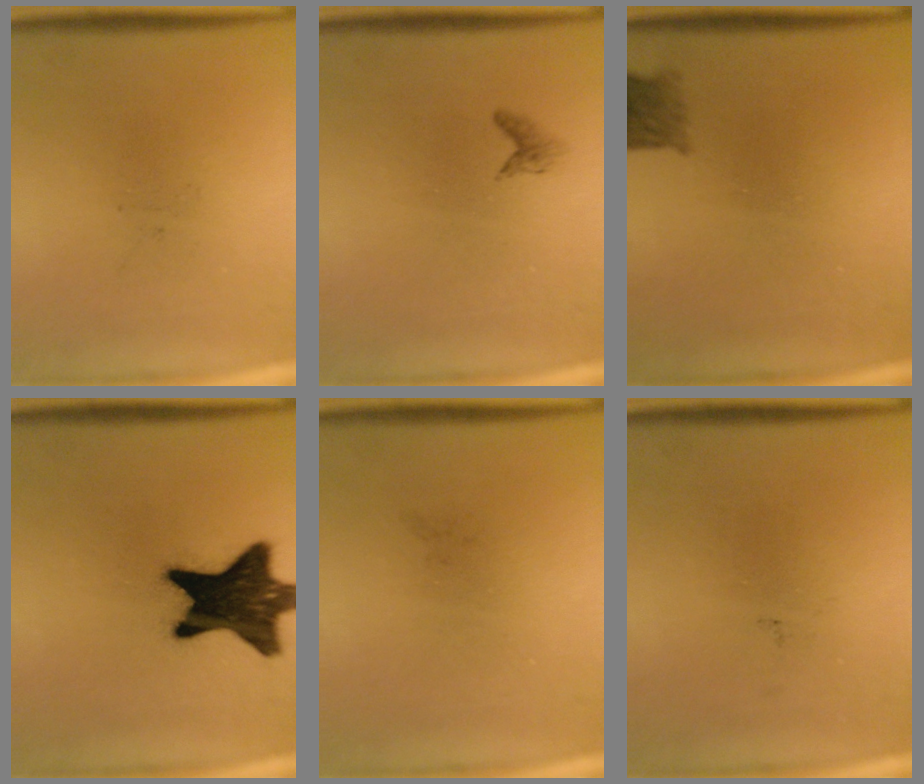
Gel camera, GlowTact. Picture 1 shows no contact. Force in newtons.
{"total": 0.7}
{"total": 2.8}
{"total": 17.6}
{"total": 0.0}
{"total": 0.0}